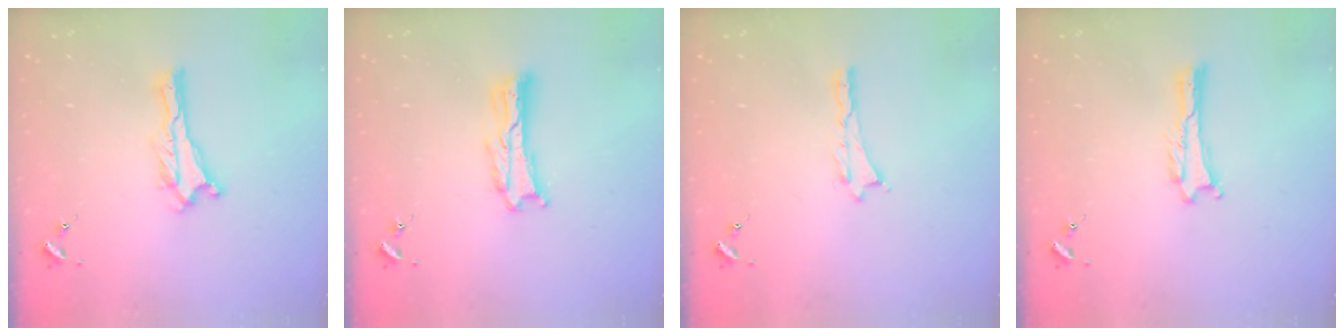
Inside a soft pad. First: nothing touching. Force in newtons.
{"total": 2.8, "press": 2.7, "slide": 0.4}
{"total": 0.0}
{"total": 0.0}